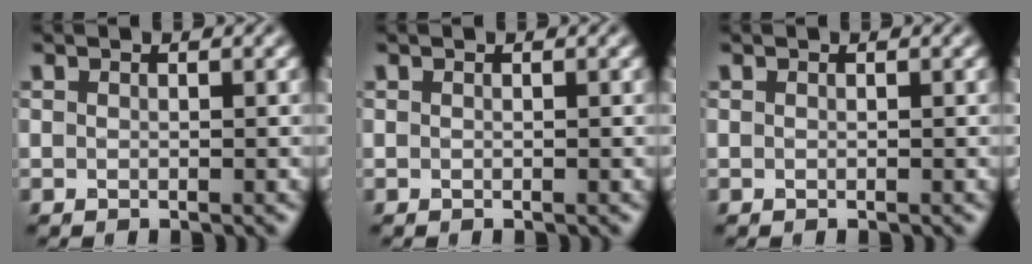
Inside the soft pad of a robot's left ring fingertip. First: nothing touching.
{"total": 0.0}
{"total": 0.0}